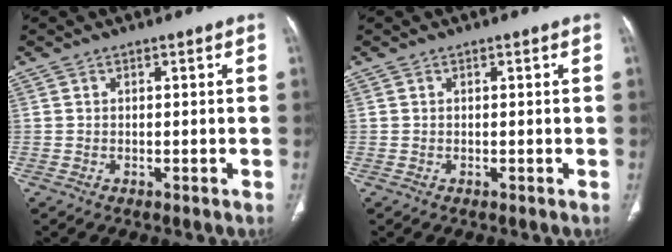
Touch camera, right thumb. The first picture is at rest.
{"total": 0.0}